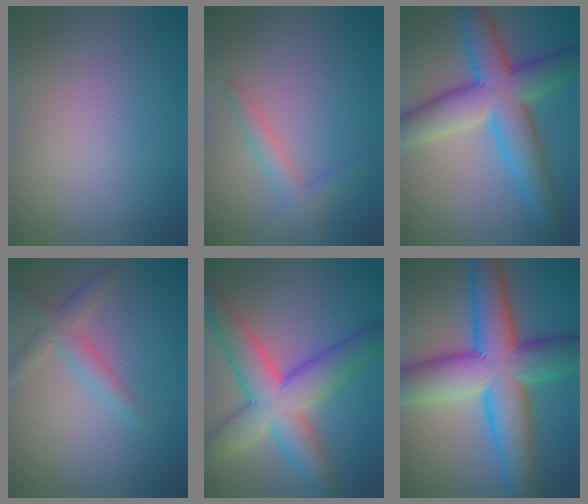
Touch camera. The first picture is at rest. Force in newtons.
{"total": 2.0, "press": 2.0, "slide": 0.1}
{"total": 9.7, "press": 9.7, "slide": 0.3}
{"total": 2.5, "press": 2.5, "slide": 0.2}
{"total": 9.0, "press": 9.0, "slide": 0.3}
{"total": 13.3, "press": 13.3, "slide": 0.4}